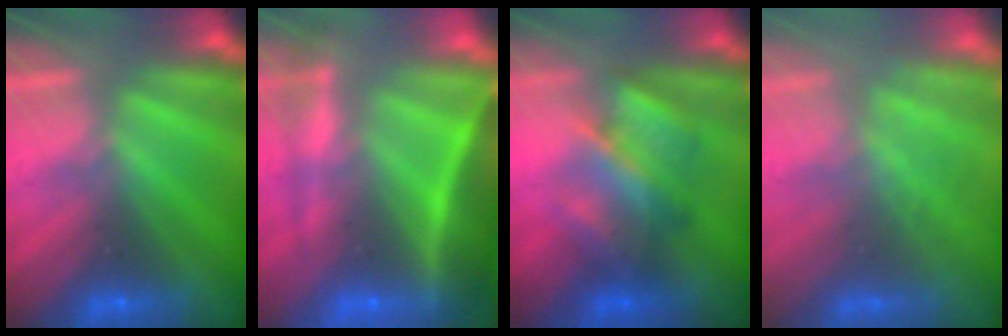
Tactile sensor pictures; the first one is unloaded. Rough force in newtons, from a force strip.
{"total": 7.8}
{"total": 3.9}
{"total": 2.8}